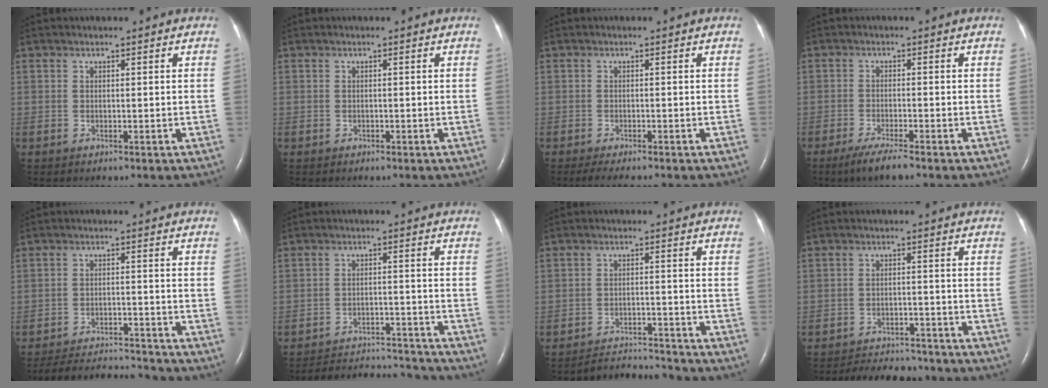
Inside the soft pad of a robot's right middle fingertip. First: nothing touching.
{"total": 0.0}
{"total": 4.1, "force": [-3.4, 0.6, 2.2], "torque": [-0.033, -0.010, -0.048]}
{"total": 4.6, "force": [-3.4, 0.1, 3.1], "torque": [-0.067, -0.014, -0.062]}
{"total": 9.2, "force": [-9.1, 0.2, 0.9], "torque": [-0.018, 0.000, -0.144]}
{"total": 11.1, "force": [-11.1, 0.6, 0.5], "torque": [-0.011, 0.011, -0.159]}
{"total": 5.7, "force": [-5.6, -0.7, -1.0], "torque": [0.013, -0.001, -0.094]}
{"total": 9.2, "force": [-8.7, 2.4, 2.0], "torque": [-0.031, 0.000, -0.118]}